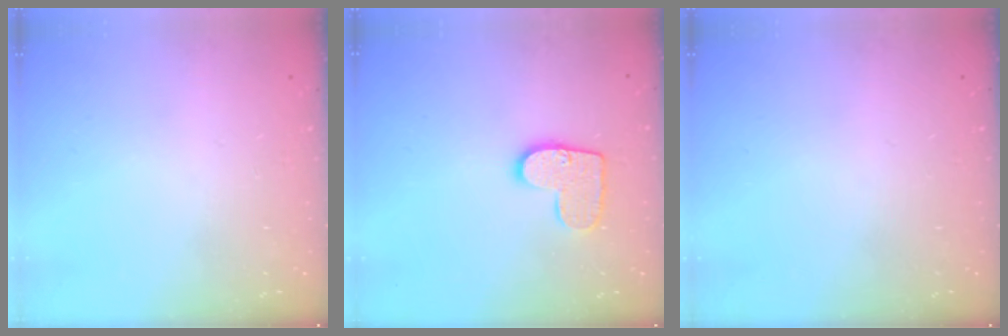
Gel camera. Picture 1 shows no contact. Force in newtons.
{"total": 10.7, "press": 10.7, "slide": 0.6}
{"total": 0.0}